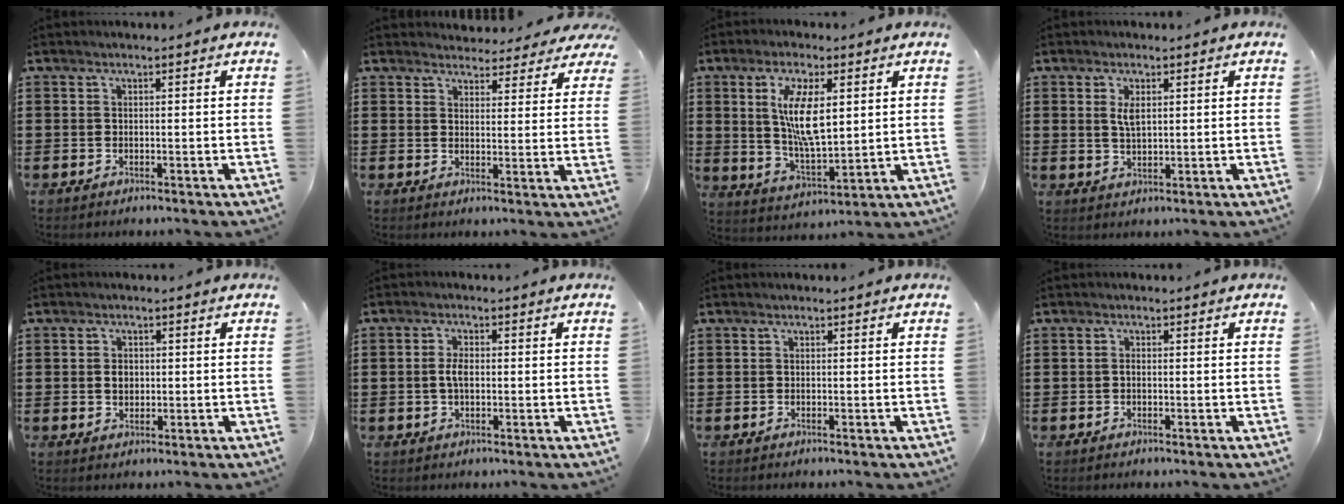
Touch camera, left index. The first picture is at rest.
{"total": 3.8, "force": [3.7, 0.9, 0.2], "torque": [-0.011, -0.015, 0.066]}
{"total": 9.4, "force": [2.8, 3.6, 8.3], "torque": [-0.164, 0.004, 0.045]}
{"total": 2.7, "force": [1.0, 1.0, 2.3], "torque": [-0.050, 0.004, 0.018]}
{"total": 2.1, "force": [0.2, 1.6, 1.3], "torque": [-0.030, 0.008, 0.003]}
{"total": 2.8, "force": [0.0, 1.3, 2.4], "torque": [-0.057, 0.002, -0.004]}
{"total": 0.0}
{"total": 0.6, "force": [-0.2, 0.3, 0.4], "torque": [-0.012, -0.004, -0.003]}